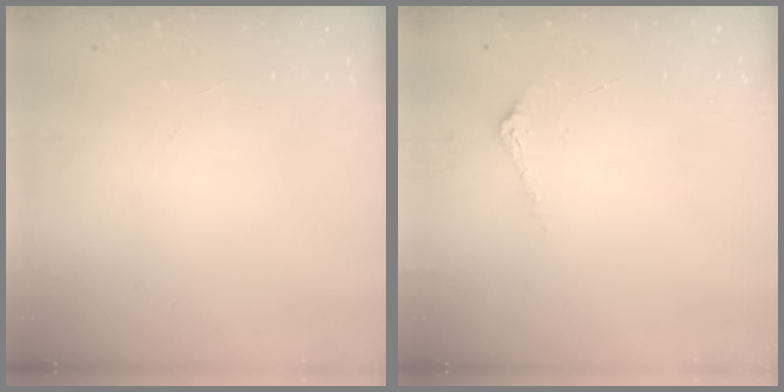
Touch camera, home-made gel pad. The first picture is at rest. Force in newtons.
{"total": 4.8, "press": 4.8, "slide": 0.4}